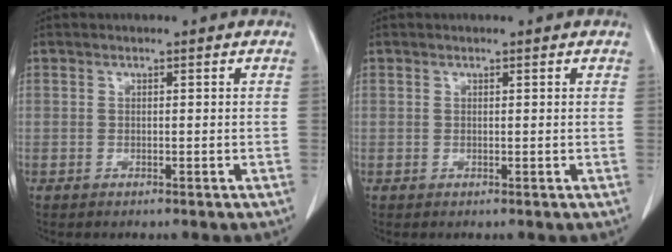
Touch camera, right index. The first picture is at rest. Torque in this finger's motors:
{"motor_torque": [-0.18, 0.19, 0.00, -0.01]}